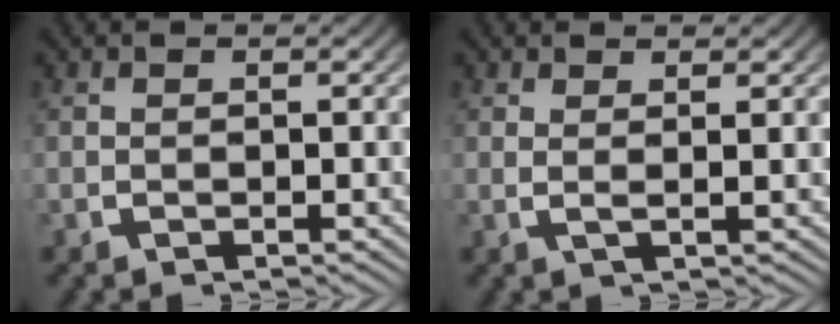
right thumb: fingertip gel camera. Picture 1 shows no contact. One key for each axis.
{"total": 1.3, "fx": 0.8, "fy": -0.2, "fz": 1.0, "tx": -0.024, "ty": -0.005, "tz": 0.017}